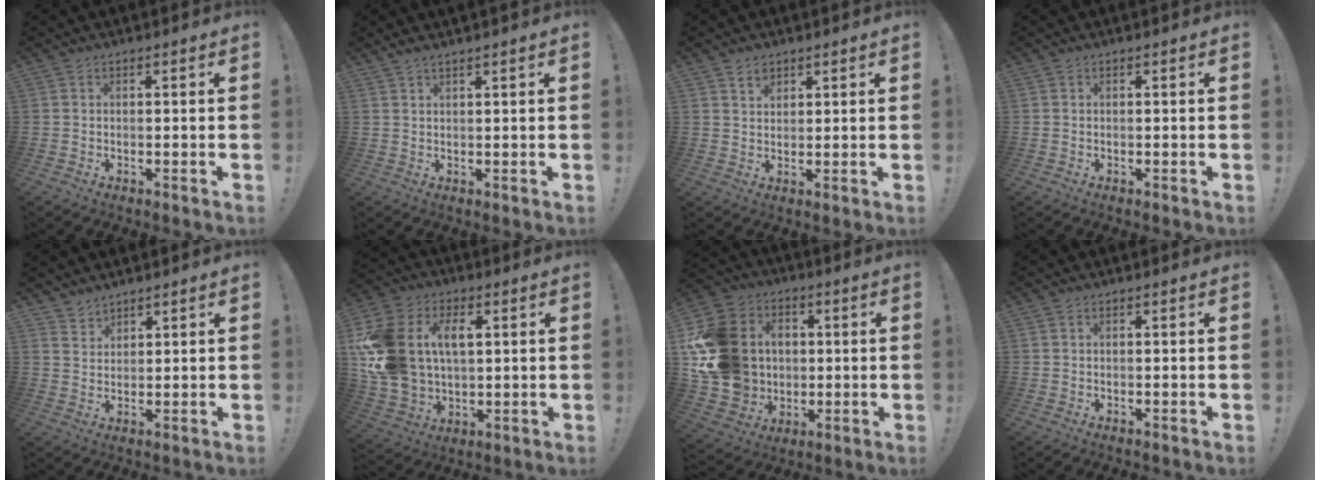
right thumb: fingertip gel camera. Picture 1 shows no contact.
{"total": 1.9, "force": [1.5, -0.3, 1.2], "torque": [-0.030, -0.003, 0.028]}
{"total": 3.4, "force": [2.4, 2.1, 1.2], "torque": [-0.013, -0.012, 0.042]}
{"total": 0.0}
{"total": 3.2, "force": [2.9, 1.2, -0.1], "torque": [0.002, -0.025, 0.056]}
{"total": 20.3, "force": [4.7, 14.6, 13.4], "torque": [-0.258, -0.007, 0.092]}
{"total": 20.7, "force": [1.8, 17.9, 10.2], "torque": [-0.186, 0.008, 0.065]}
{"total": 0.0}